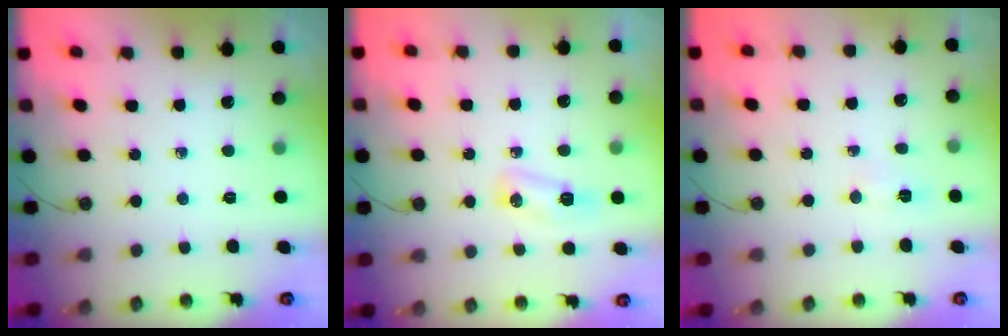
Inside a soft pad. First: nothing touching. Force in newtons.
{"total": 5.5, "press": 5.5, "slide": 0.5}
{"total": 2.9, "press": 2.7, "slide": 1.0}